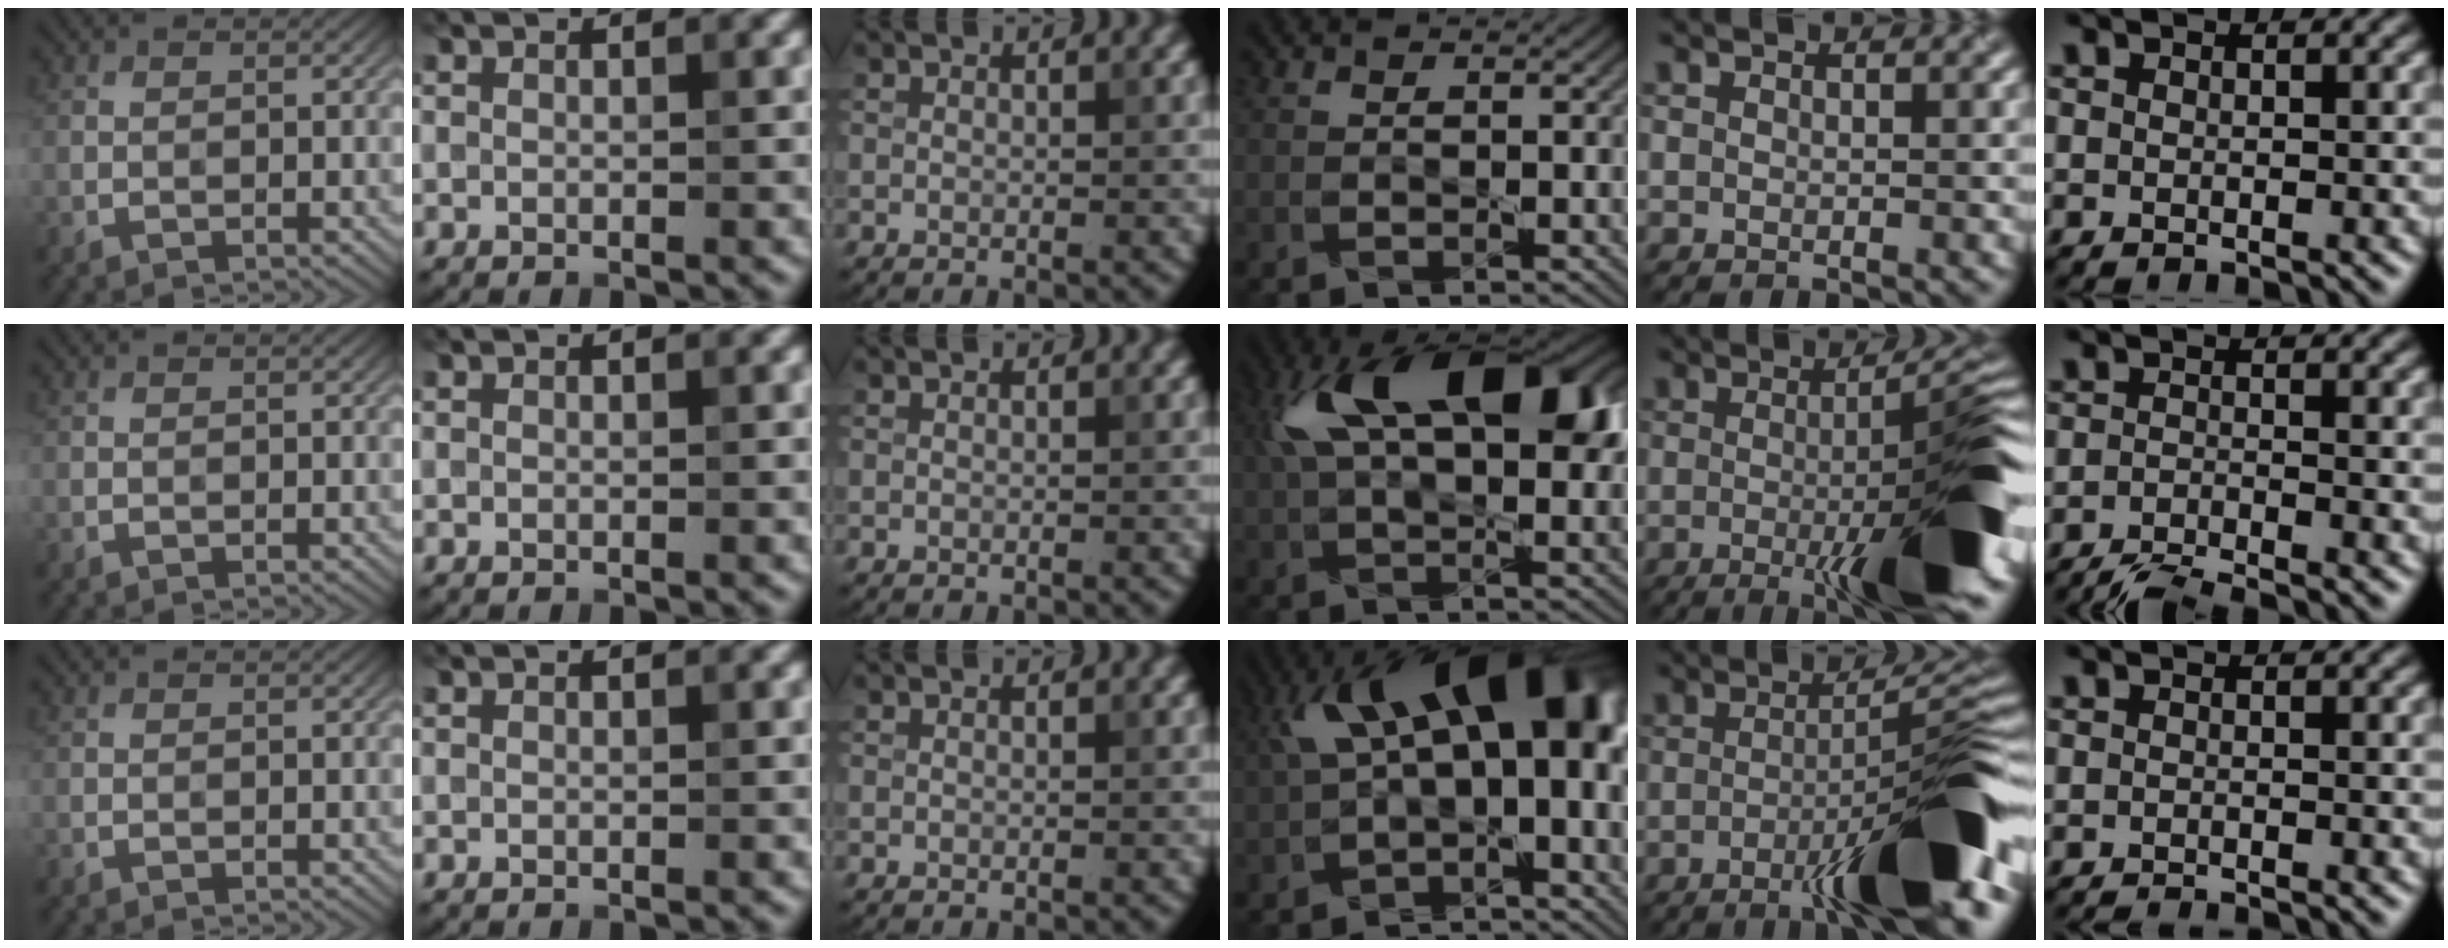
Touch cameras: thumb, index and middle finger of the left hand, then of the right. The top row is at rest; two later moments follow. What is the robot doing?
{"motion": "squeeze", "object": "paper clamp"}